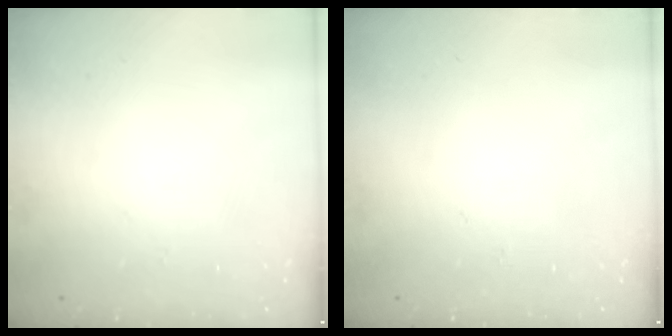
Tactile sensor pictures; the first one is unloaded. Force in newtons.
{"total": 0.0}